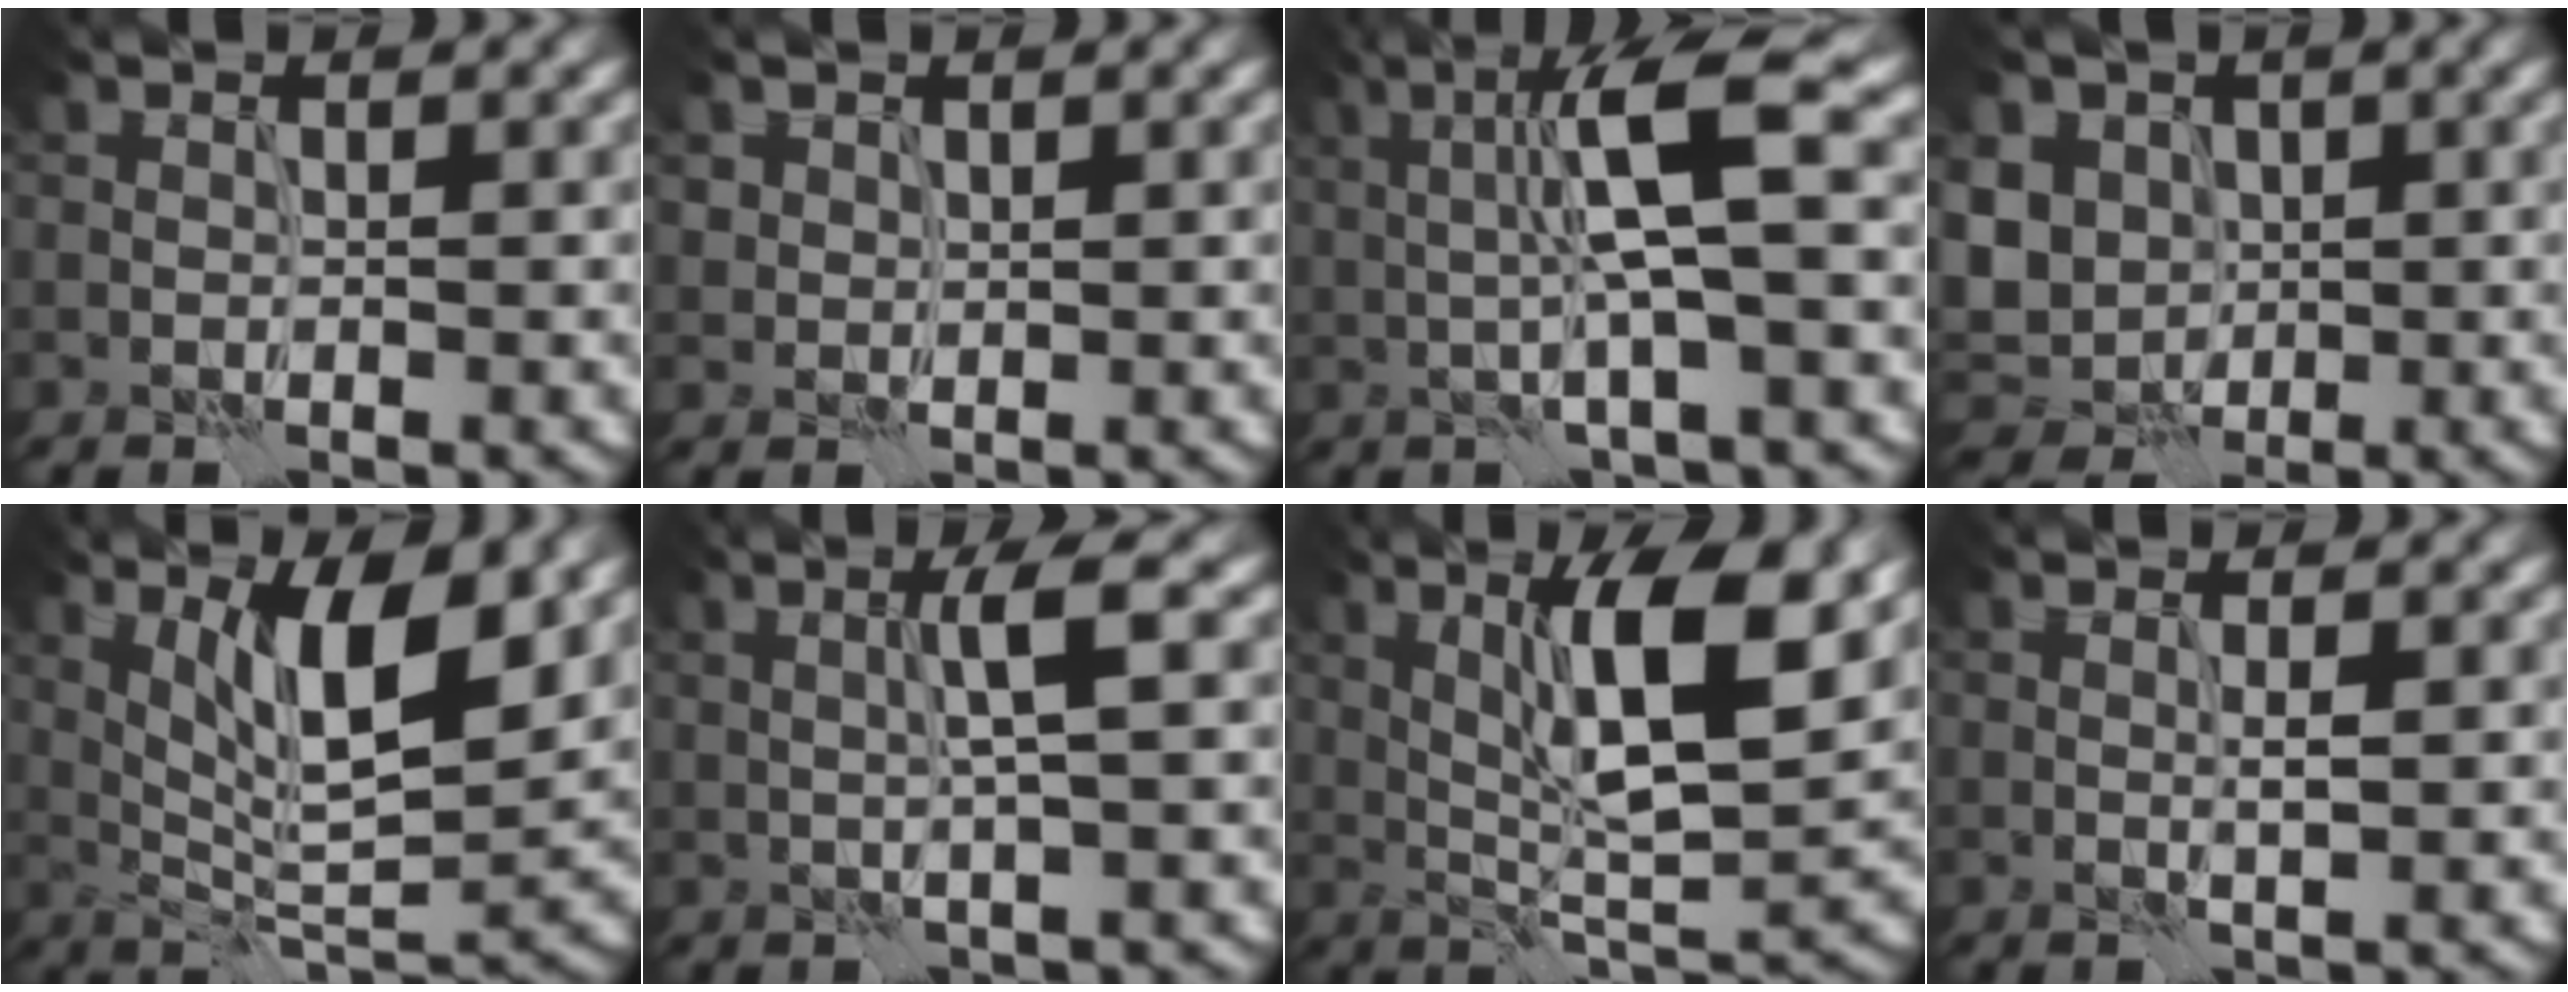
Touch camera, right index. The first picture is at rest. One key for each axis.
{"total": 1.2, "fx": 0.9, "fy": 0.8, "fz": 0.2, "tx": -0.005, "ty": -0.001, "tz": 0.018}
{"total": 6.7, "fx": 0.7, "fy": 0.6, "fz": 6.6, "tx": -0.123, "ty": 0.016, "tz": 0.009}
{"total": 7.2, "fx": 0.9, "fy": 6.0, "fz": 3.9, "tx": -0.086, "ty": 0.005, "tz": 0.007}
{"total": 8.4, "fx": 3.1, "fy": 2.1, "fz": 7.5, "tx": -0.122, "ty": -0.007, "tz": 0.058}
{"total": 3.1, "fx": 0.4, "fy": -0.2, "fz": 3.0, "tx": -0.057, "ty": 0.008, "tz": 0.008}
{"total": 9.5, "fx": 2.9, "fy": 2.2, "fz": 8.8, "tx": -0.138, "ty": 0.002, "tz": 0.052}
{"total": 0.9, "fx": 0.2, "fy": -0.3, "fz": 0.9, "tx": -0.016, "ty": 0.002, "tz": 0.002}